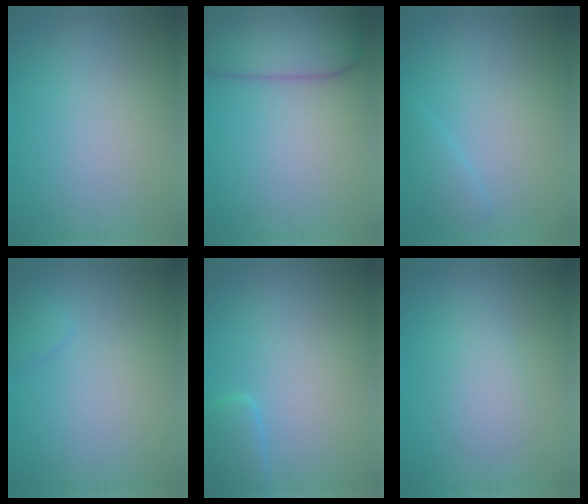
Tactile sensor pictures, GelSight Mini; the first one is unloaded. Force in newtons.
{"total": 9.5, "press": 9.5, "slide": 0.3}
{"total": 1.5, "press": 1.5, "slide": 0.1}
{"total": 0.9, "press": 0.9, "slide": 0.1}
{"total": 1.9, "press": 1.9, "slide": 0.3}
{"total": 2.2, "press": 2.2, "slide": 0.1}